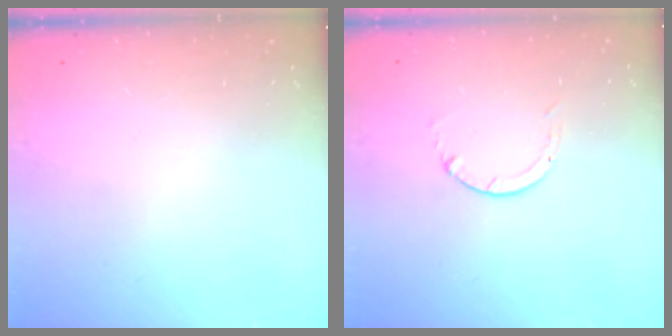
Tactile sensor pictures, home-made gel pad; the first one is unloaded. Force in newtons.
{"total": 0.6, "press": 0.5, "slide": 0.1}